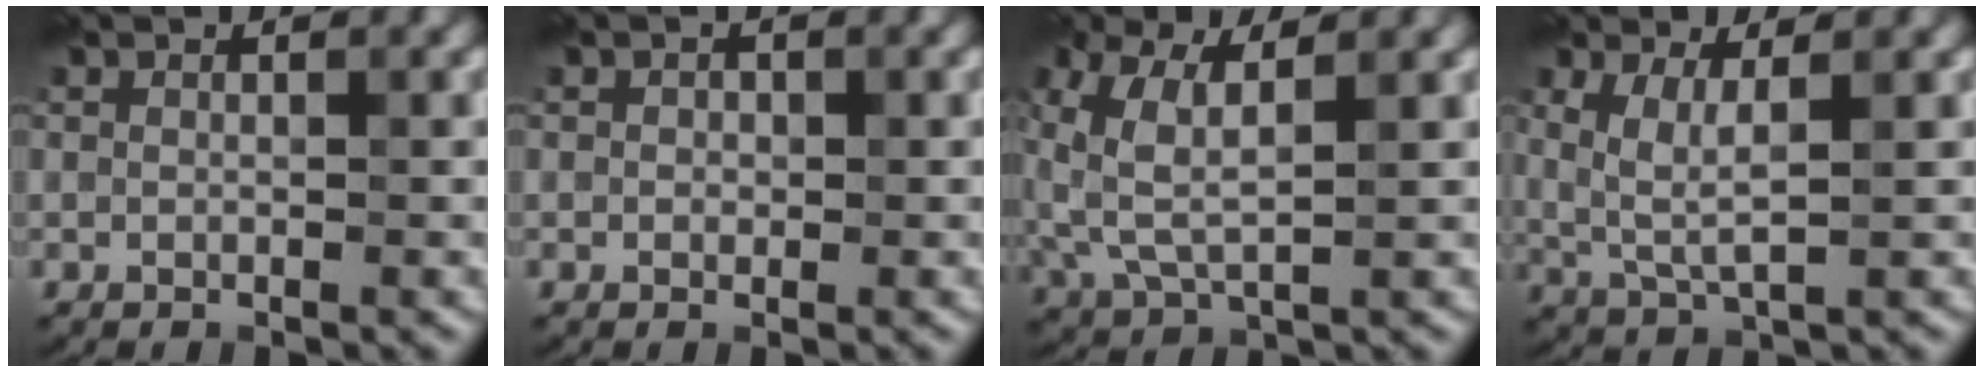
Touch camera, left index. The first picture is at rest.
{"total": 0.7, "force": [0.0, 0.6, 0.4], "torque": [-0.007, -0.001, -0.001]}
{"total": 4.8, "force": [1.0, 1.9, 4.4], "torque": [-0.116, 0.008, 0.022]}
{"total": 2.9, "force": [0.7, 0.4, 2.7], "torque": [-0.070, -0.004, 0.021]}